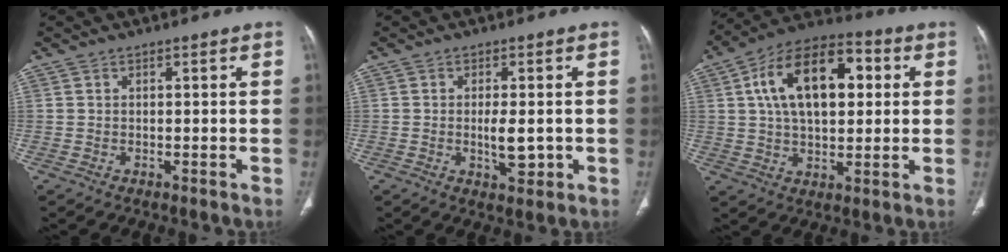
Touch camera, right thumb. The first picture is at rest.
{"total": 4.6, "force": [-0.6, 1.9, 4.2], "torque": [-0.067, -0.006, -0.006]}
{"total": 18.3, "force": [4.3, 10.3, 14.5], "torque": [-0.219, 0.017, 0.064]}